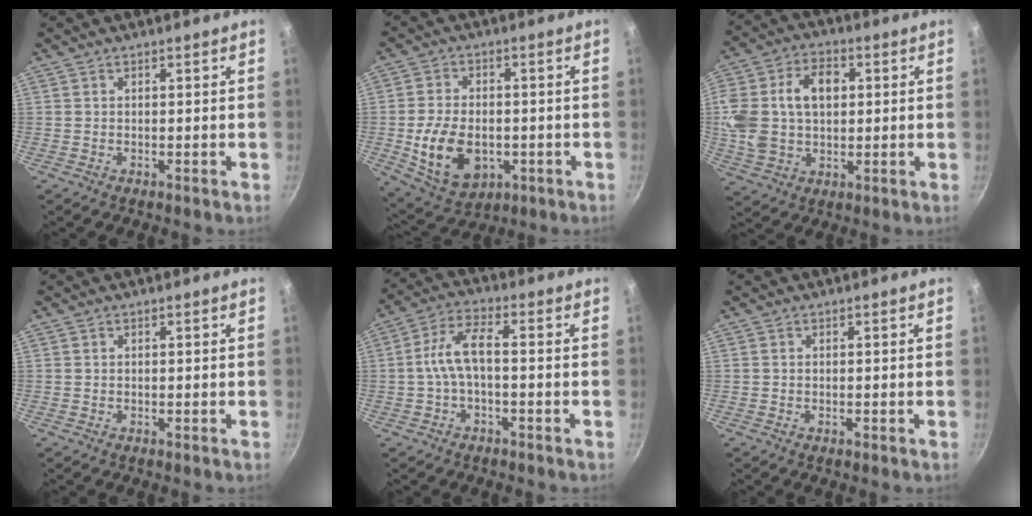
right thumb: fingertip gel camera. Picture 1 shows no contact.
{"total": 13.5, "force": [-2.7, 8.9, 9.8], "torque": [-0.161, 0.001, -0.033]}
{"total": 16.3, "force": [2.3, 11.6, 11.3], "torque": [-0.214, 0.019, 0.037]}
{"total": 0.0}
{"total": 6.8, "force": [-1.4, 2.8, 6.0], "torque": [-0.129, 0.033, -0.034]}
{"total": 0.6, "force": [-0.3, 0.3, 0.4], "torque": [-0.005, 0.002, -0.004]}